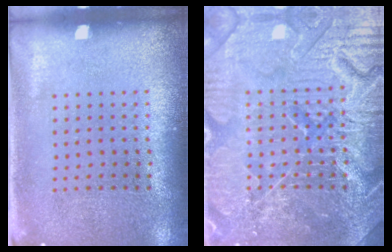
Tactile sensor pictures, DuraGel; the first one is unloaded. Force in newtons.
{"total": 6.4, "press": 6.3, "slide": 0.7}